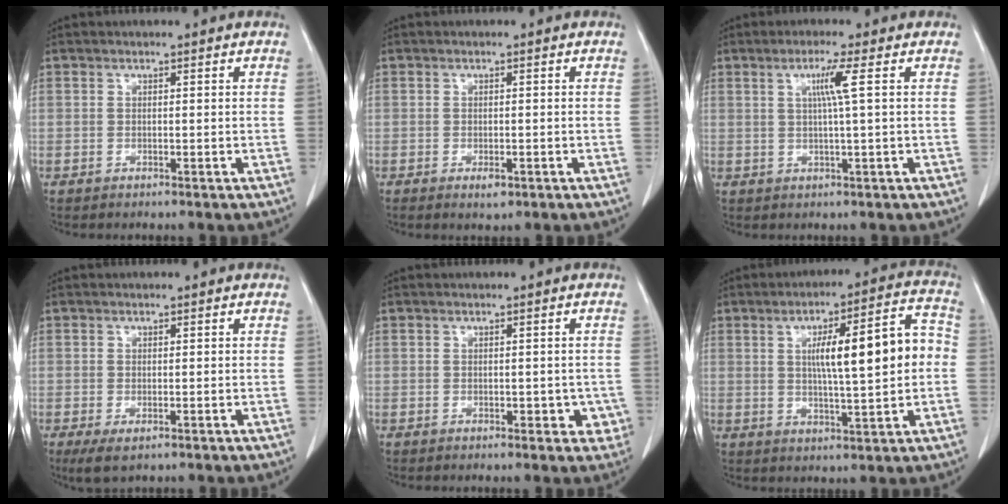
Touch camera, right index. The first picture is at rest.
{"total": 1.6, "force": [-0.9, 0.7, 1.1], "torque": [-0.015, 0.000, -0.009]}
{"total": 3.9, "force": [1.1, -1.0, 3.6], "torque": [-0.072, 0.000, 0.021]}
{"total": 3.1, "force": [-1.7, 1.1, 2.4], "torque": [-0.045, -0.008, -0.022]}
{"total": 3.2, "force": [-0.7, 2.1, 2.2], "torque": [-0.009, 0.008, -0.004]}
{"total": 12.8, "force": [0.9, 2.0, 12.6], "torque": [-0.183, 0.030, 0.016]}